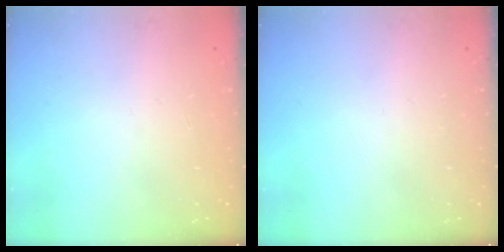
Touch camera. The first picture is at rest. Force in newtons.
{"total": 0.0}